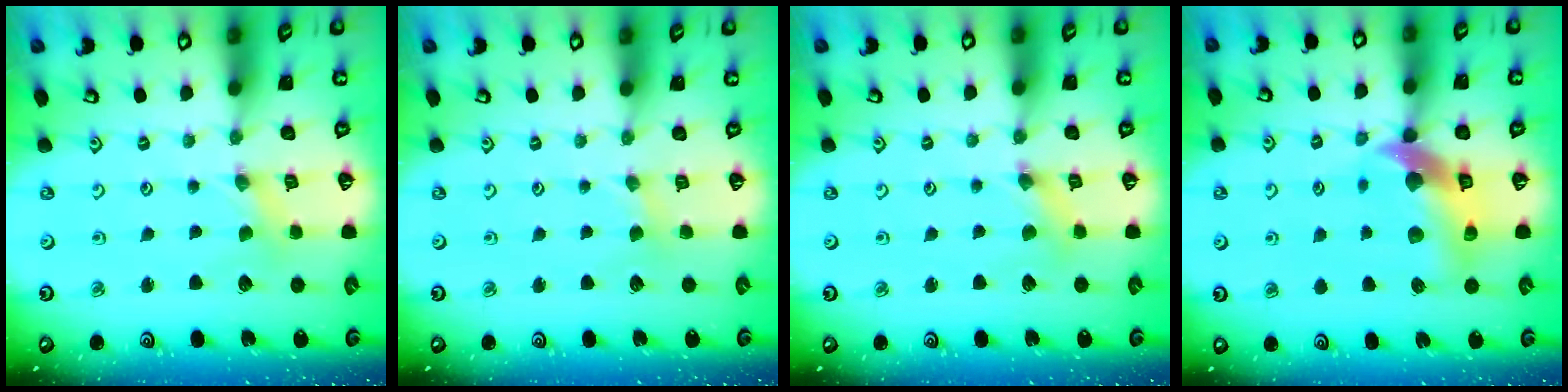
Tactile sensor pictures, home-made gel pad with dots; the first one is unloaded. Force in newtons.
{"total": 1.2, "press": 1.1, "slide": 0.3}
{"total": 2.1, "press": 2.1, "slide": 0.2}
{"total": 12.4, "press": 12.2, "slide": 1.9}